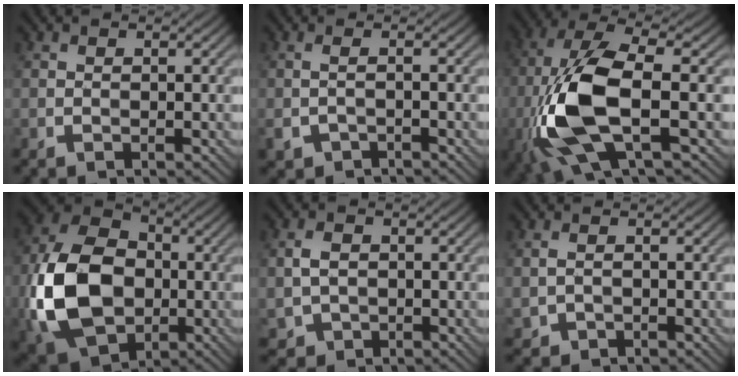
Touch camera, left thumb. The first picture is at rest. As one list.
[{"total": 1.6, "force": [-1.2, 0.5, 1.0], "torque": [-0.029, -0.003, -0.023]}, {"total": 12.9, "force": [-3.3, 4.6, 11.6], "torque": [-0.272, -0.008, -0.070]}, {"total": 16.0, "force": [-2.9, 11.5, 10.7], "torque": [-0.253, -0.002, -0.069]}, {"total": 3.4, "force": [-0.4, 2.8, 2.0], "torque": [-0.049, 0.000, -0.005]}, {"total": 1.7, "force": [-0.3, 1.3, 1.1], "torque": [-0.032, -0.002, -0.003]}]